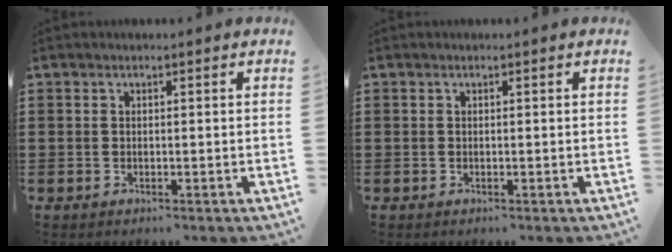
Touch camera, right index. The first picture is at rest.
{"total": 0.0}